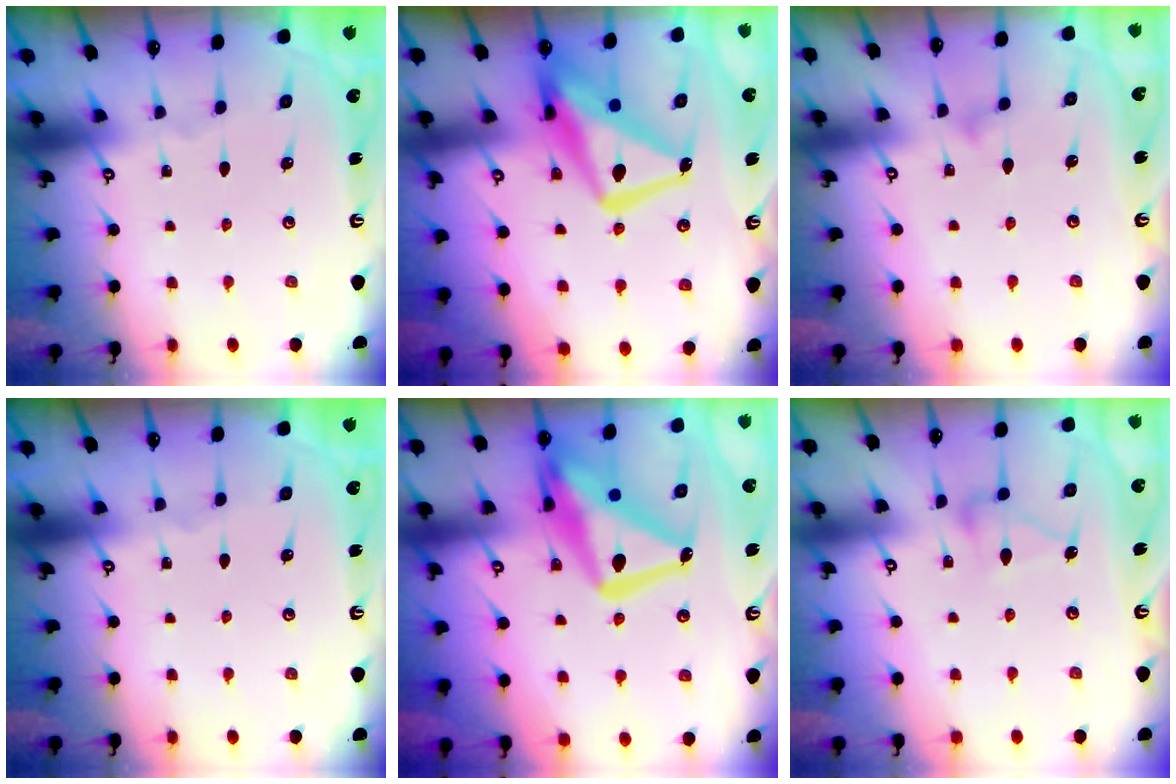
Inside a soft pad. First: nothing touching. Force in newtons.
{"total": 15.3, "press": 15.2, "slide": 1.5}
{"total": 6.5, "press": 6.5, "slide": 0.4}
{"total": 0.0}
{"total": 18.9, "press": 18.8, "slide": 1.9}
{"total": 8.5, "press": 8.5, "slide": 0.4}